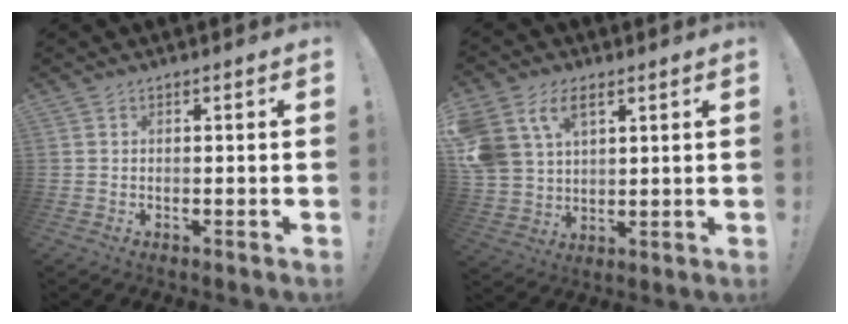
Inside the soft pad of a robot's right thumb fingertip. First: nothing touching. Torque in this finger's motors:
{"motor_torque": [0.32, 0.35, 0.89, 0.53, 0.12]}